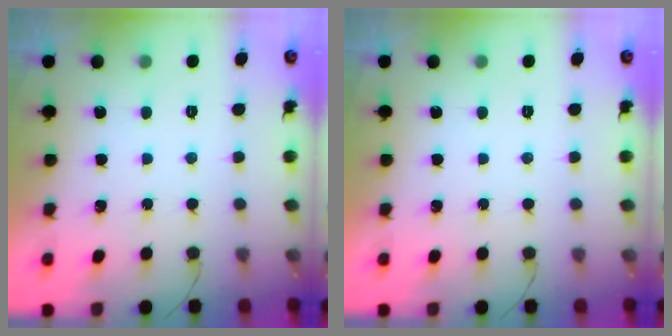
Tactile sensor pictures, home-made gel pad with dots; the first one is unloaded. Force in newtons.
{"total": 0.0}